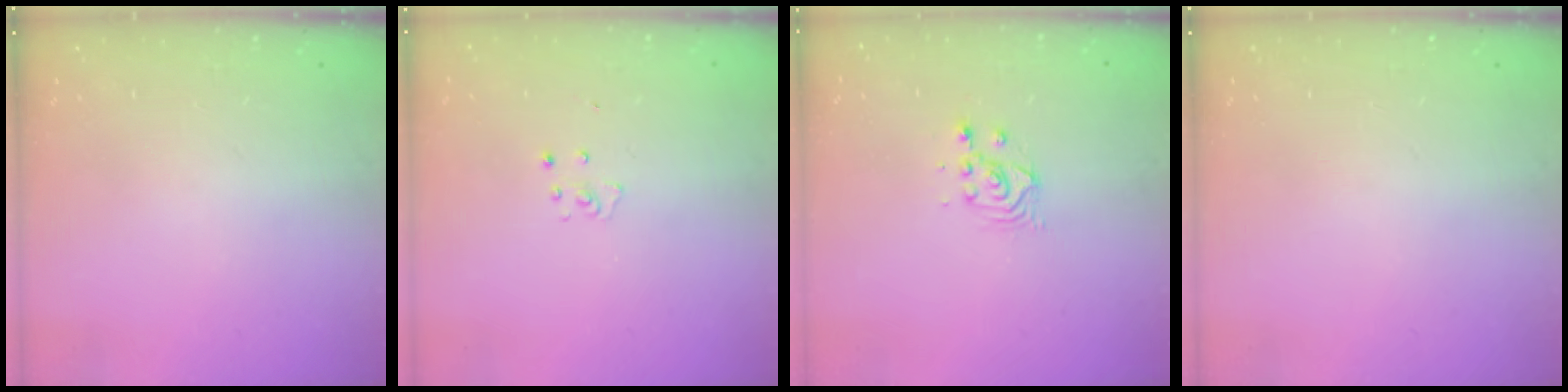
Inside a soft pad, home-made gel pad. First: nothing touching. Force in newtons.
{"total": 2.6, "press": 2.6, "slide": 0.2}
{"total": 2.9, "press": 2.9, "slide": 0.1}
{"total": 0.0}